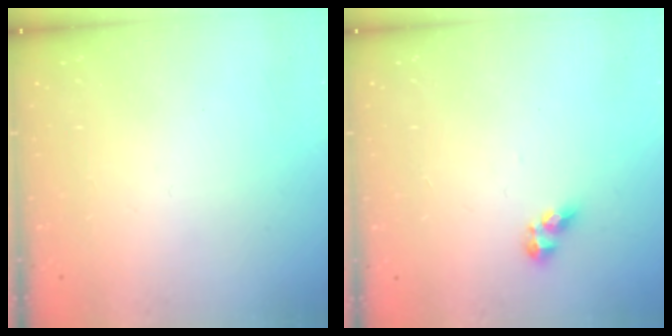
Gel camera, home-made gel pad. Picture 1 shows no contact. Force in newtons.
{"total": 5.4, "press": 5.3, "slide": 0.6}